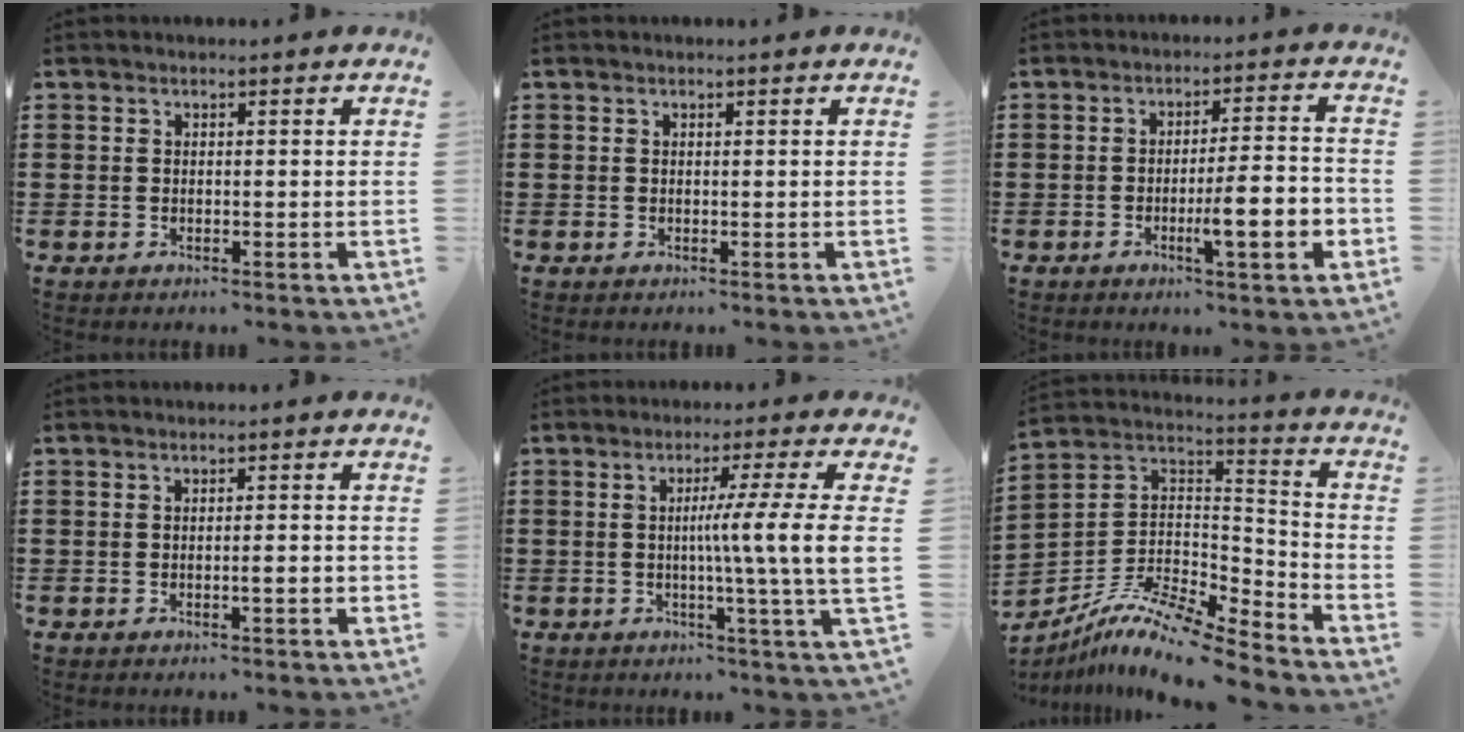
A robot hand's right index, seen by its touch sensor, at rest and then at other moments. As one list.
[{"total": 0.0}, {"total": 8.4, "force": [-2.5, 1.1, 7.9], "torque": [-0.118, -0.008, -0.042]}, {"total": 2.3, "force": [-0.5, 0.1, 2.2], "torque": [-0.035, -0.003, -0.010]}, {"total": 9.9, "force": [0.2, -1.5, 9.8], "torque": [-0.161, -0.021, -0.009]}, {"total": 10.8, "force": [-9.0, 1.6, 5.7], "torque": [-0.116, 0.010, -0.182]}]